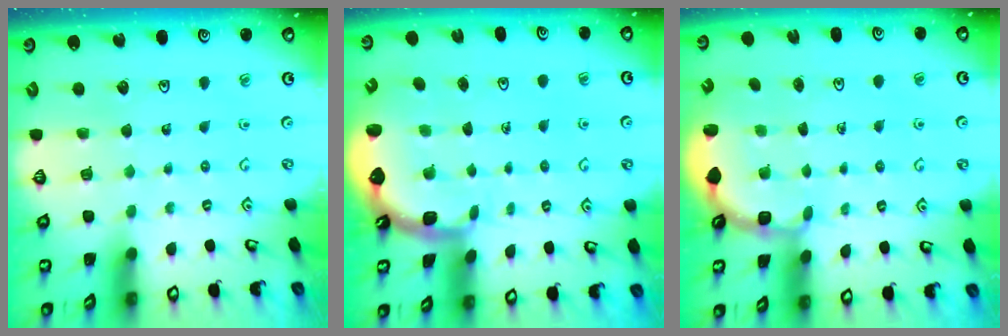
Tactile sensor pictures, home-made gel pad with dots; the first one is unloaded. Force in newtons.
{"total": 2.7, "press": 1.5, "slide": 2.3}
{"total": 2.8, "press": 2.5, "slide": 1.4}